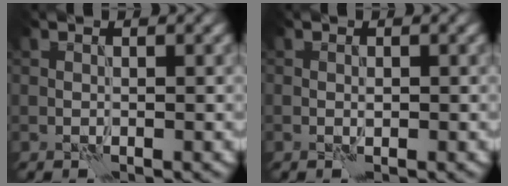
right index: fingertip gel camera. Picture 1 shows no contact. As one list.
[{"total": 0.5, "force": [0.0, 0.3, 0.4], "torque": [-0.007, 0.001, -0.002]}]